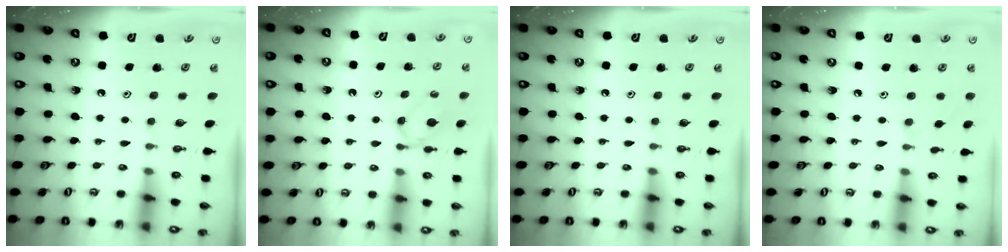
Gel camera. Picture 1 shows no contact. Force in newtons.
{"total": 3.0, "press": 2.9, "slide": 0.5}
{"total": 0.0}
{"total": 2.9, "press": 2.9, "slide": 0.5}